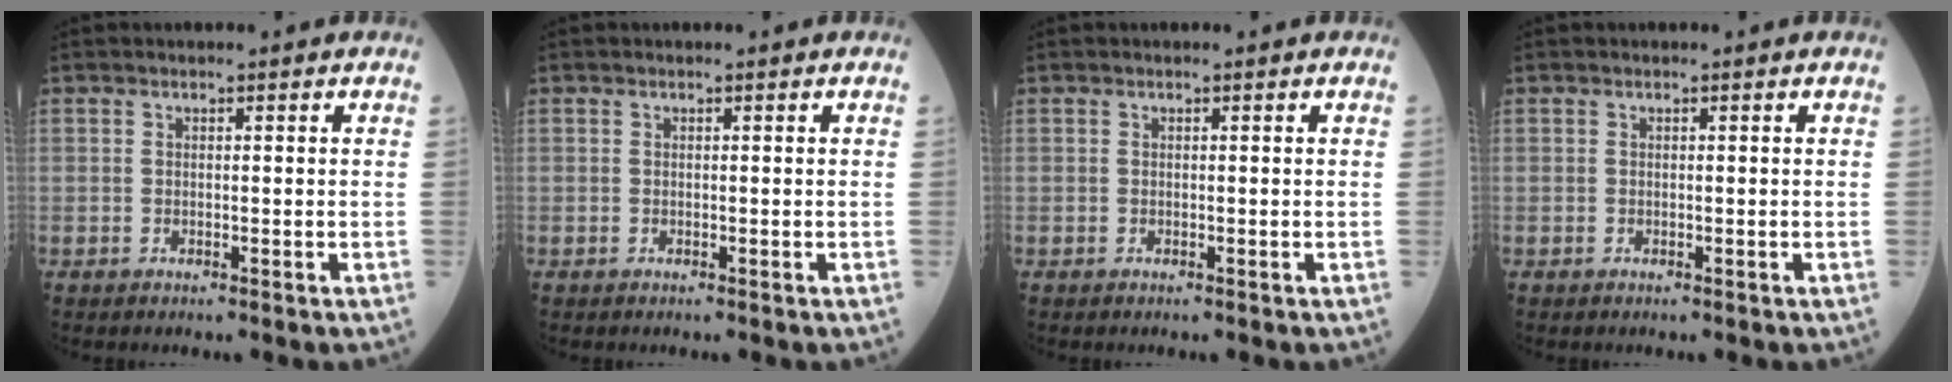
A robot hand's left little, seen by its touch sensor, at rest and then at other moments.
{"total": 0.0}
{"total": 0.0}
{"total": 0.0}